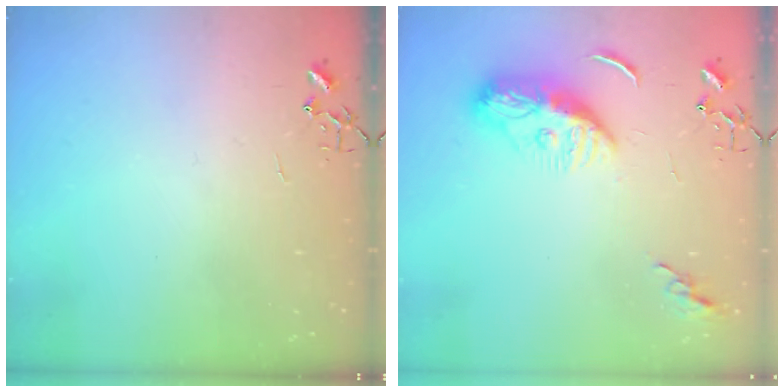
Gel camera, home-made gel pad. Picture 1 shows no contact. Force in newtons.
{"total": 9.4, "press": 9.4, "slide": 1.0}